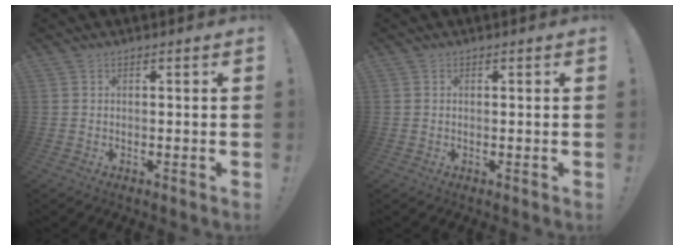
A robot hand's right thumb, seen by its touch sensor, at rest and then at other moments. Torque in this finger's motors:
{"motor_torque": [-0.13, 0.11, -0.09, 0.06, 0.00]}